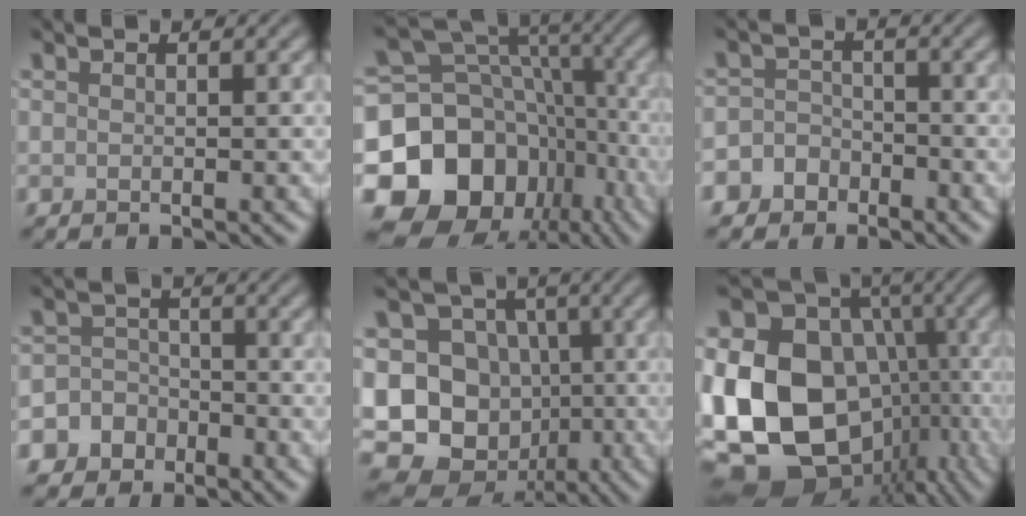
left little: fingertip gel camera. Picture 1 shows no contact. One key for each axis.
{"total": 16.2, "fx": -6.0, "fy": 12.9, "fz": 7.7, "tx": -0.157, "ty": 0.016, "tz": -0.107}
{"total": 4.1, "fx": -2.7, "fy": 3.1, "fz": 0.4, "tx": 0.027, "ty": -0.002, "tz": -0.061}
{"total": 6.3, "fx": -3.7, "fy": 5.2, "fz": 0.5, "tx": 0.008, "ty": -0.002, "tz": -0.085}
{"total": 16.3, "fx": -2.9, "fy": 14.8, "fz": 6.4, "tx": -0.142, "ty": -0.005, "tz": -0.068}
{"total": 20.9, "fx": -3.7, "fy": 16.4, "fz": 12.4, "tx": -0.251, "ty": -0.026, "tz": -0.029}